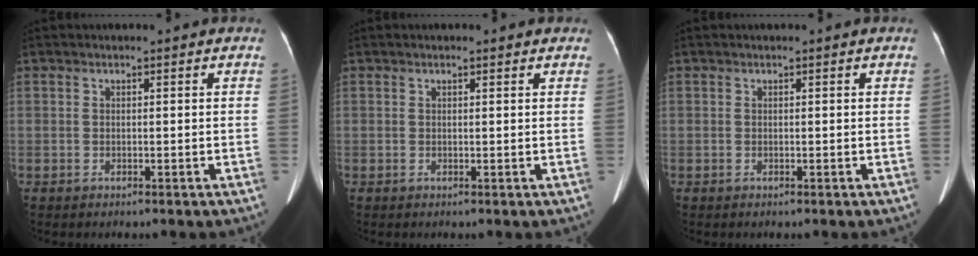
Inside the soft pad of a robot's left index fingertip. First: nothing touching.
{"total": 1.0, "force": [0.8, 0.3, 0.6], "torque": [-0.012, 0.010, 0.010]}
{"total": 0.0}